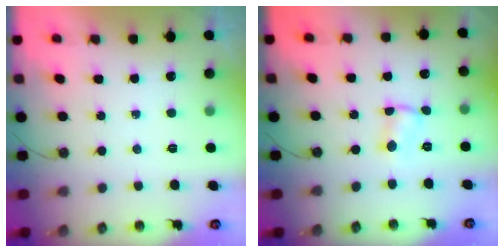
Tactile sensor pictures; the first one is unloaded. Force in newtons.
{"total": 1.4, "press": 1.4, "slide": 0.0}